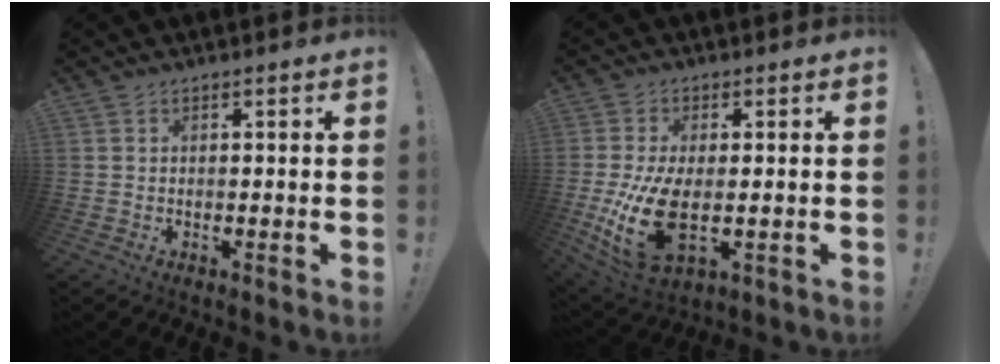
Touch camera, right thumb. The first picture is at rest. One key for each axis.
{"total": 16.0, "fx": -1.9, "fy": 8.6, "fz": 13.4, "tx": -0.259, "ty": -0.017, "tz": -0.023}